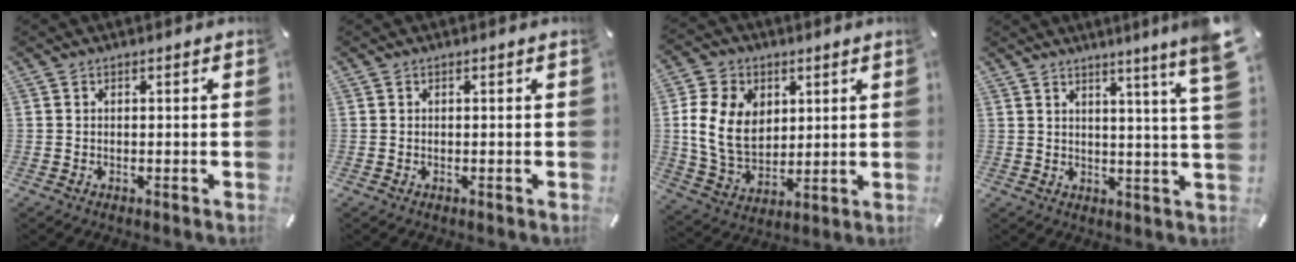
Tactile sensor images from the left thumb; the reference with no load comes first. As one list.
[{"total": 0.0}, {"total": 13.1, "force": [2.6, 10.3, 7.8], "torque": [-0.169, 0.006, 0.048]}, {"total": 8.3, "force": [5.2, -0.7, 6.5], "torque": [-0.097, -0.042, 0.078]}]